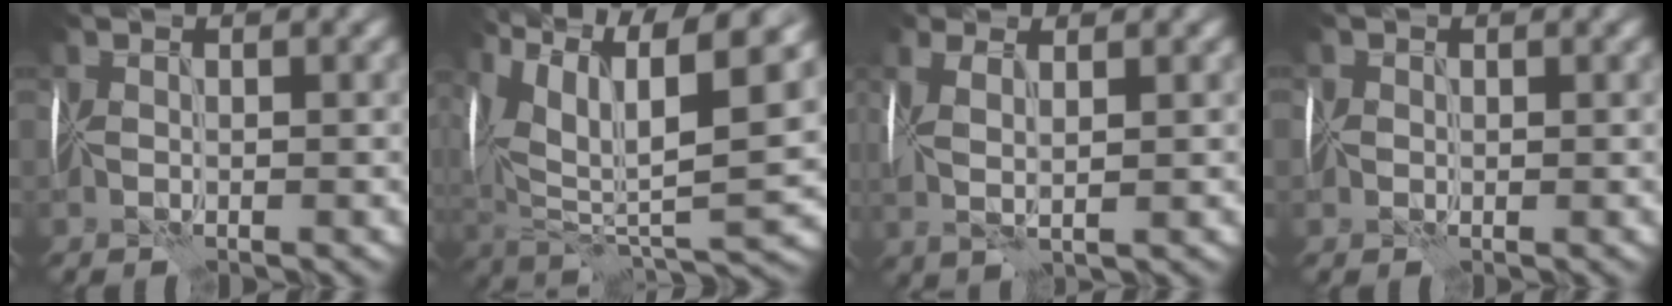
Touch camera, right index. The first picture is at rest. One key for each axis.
{"total": 15.1, "fx": 7.8, "fy": 4.8, "fz": 12.0, "tx": -0.232, "ty": 0.031, "tz": 0.151}
{"total": 4.1, "fx": 1.3, "fy": 1.4, "fz": 3.6, "tx": -0.082, "ty": 0.012, "tz": 0.021}
{"total": 0.9, "fx": 0.2, "fy": 0.9, "fz": 0.1, "tx": 0.003, "ty": 0.004, "tz": -0.001}